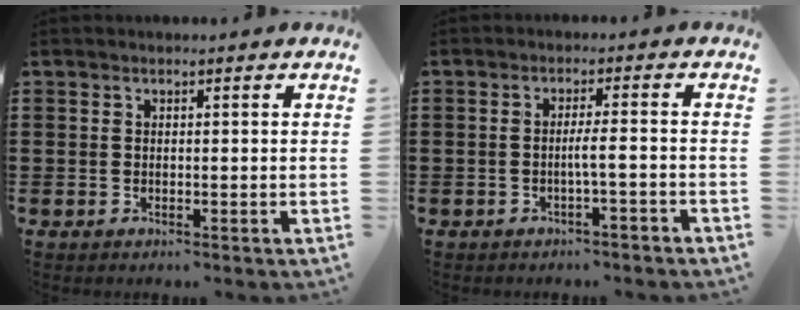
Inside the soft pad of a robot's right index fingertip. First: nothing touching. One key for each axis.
{"total": 2.7, "fx": -1.1, "fy": -0.2, "fz": 2.5, "tx": -0.046, "ty": -0.004, "tz": -0.022}